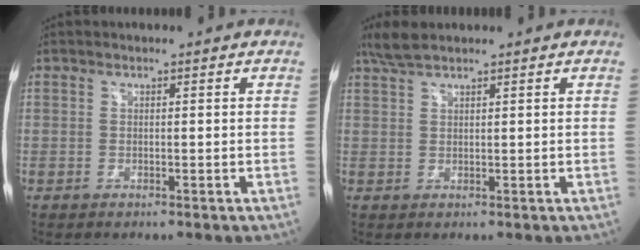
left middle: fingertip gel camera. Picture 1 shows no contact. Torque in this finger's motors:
{"motor_torque": [0.17, -0.04, -0.03, 0.02]}